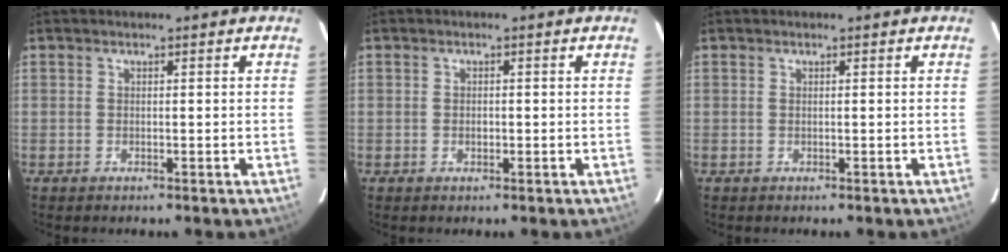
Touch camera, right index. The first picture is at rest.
{"total": 1.1, "force": [-0.2, 1.0, 0.5], "torque": [-0.007, 0.001, -0.002]}
{"total": 0.0}